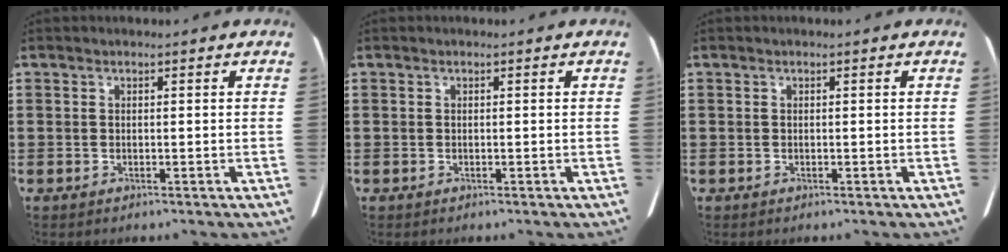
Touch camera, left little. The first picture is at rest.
{"total": 0.0}
{"total": 0.0}